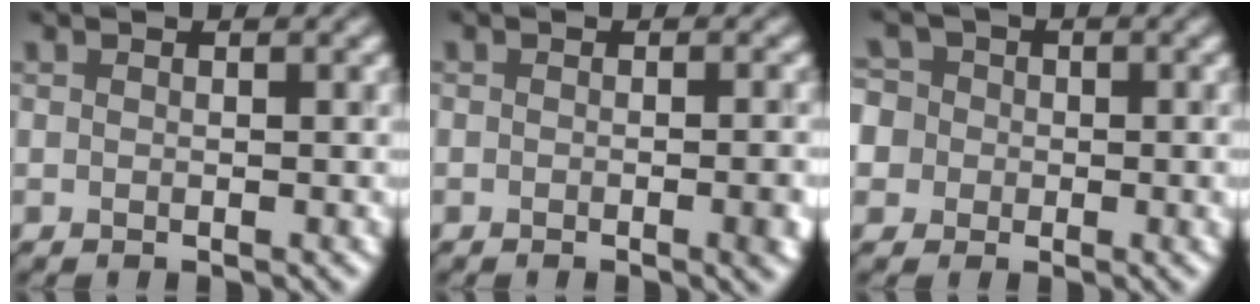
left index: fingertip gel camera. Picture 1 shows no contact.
{"total": 2.6, "force": [-0.9, 0.8, 2.3], "torque": [-0.027, -0.004, -0.009]}
{"total": 8.0, "force": [0.2, 7.3, 3.2], "torque": [-0.051, 0.034, -0.050]}